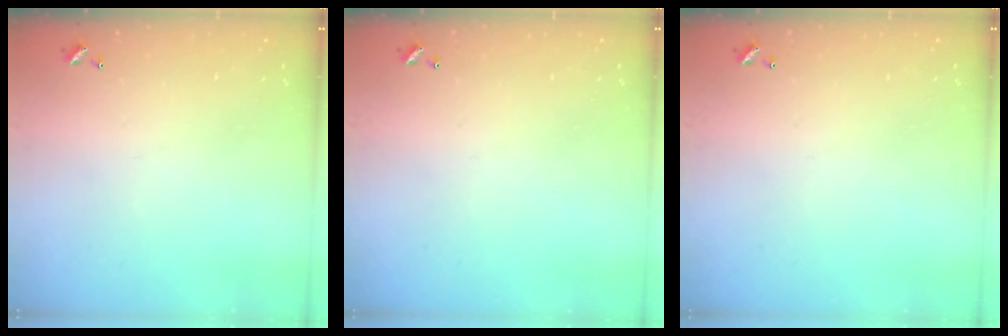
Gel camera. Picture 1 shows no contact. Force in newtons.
{"total": 0.0}
{"total": 0.0}